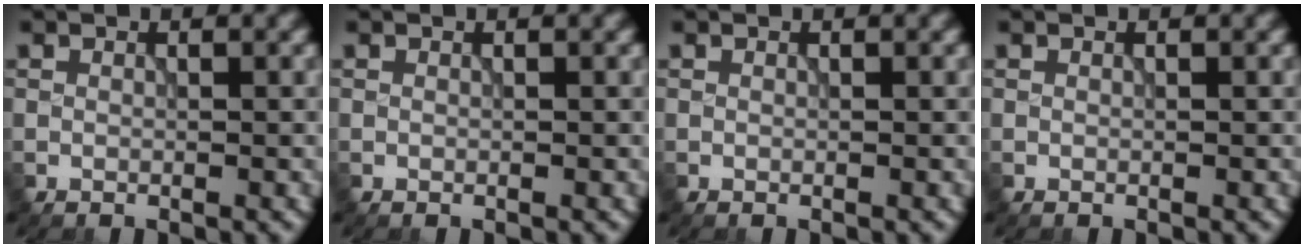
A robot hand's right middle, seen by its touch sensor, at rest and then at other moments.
{"total": 0.0}
{"total": 0.0}
{"total": 0.0}